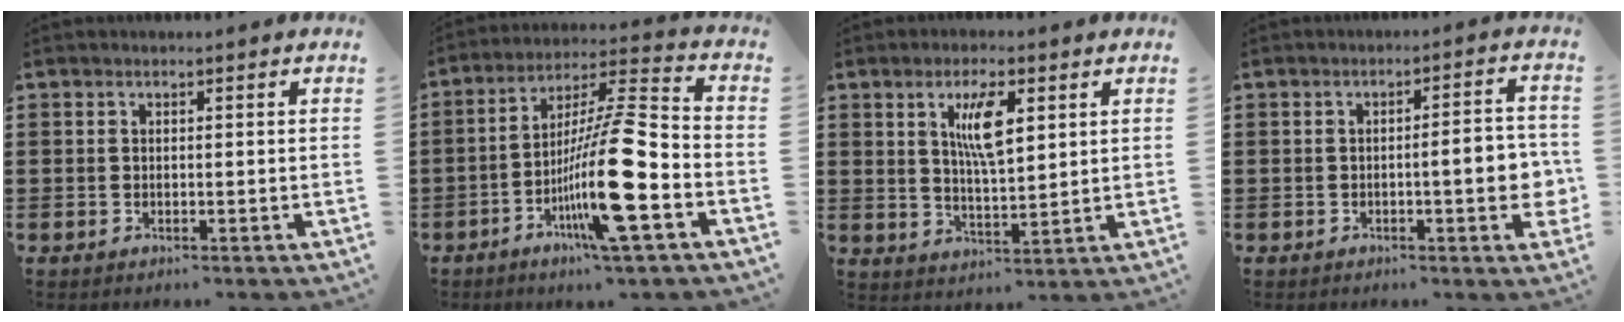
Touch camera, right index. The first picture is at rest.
{"total": 16.2, "force": [-6.2, 1.7, 14.9], "torque": [-0.286, -0.003, -0.109]}
{"total": 6.8, "force": [2.6, 2.2, 5.9], "torque": [-0.107, 0.000, 0.039]}
{"total": 6.6, "force": [-0.9, 1.4, 6.4], "torque": [-0.082, -0.006, -0.020]}